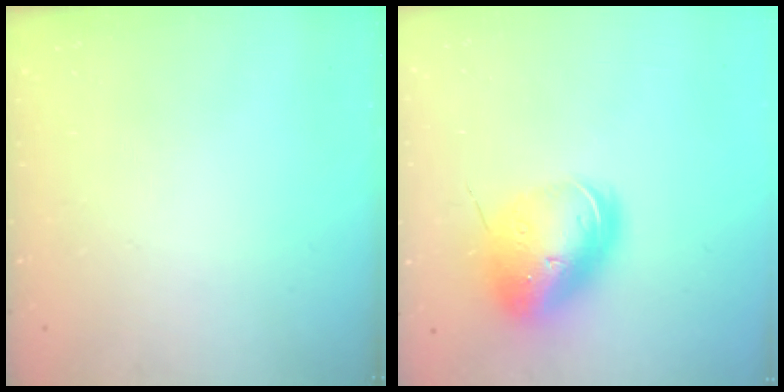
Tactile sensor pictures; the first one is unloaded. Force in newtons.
{"total": 18.0, "press": 17.7, "slide": 3.1}